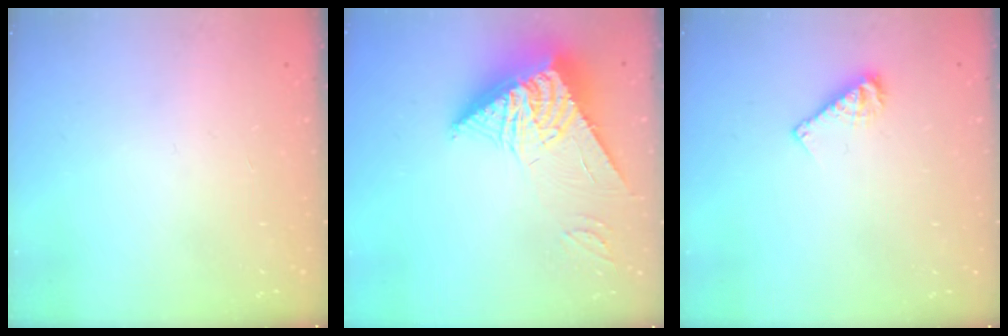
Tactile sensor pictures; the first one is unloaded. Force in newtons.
{"total": 13.1, "press": 13.1, "slide": 1.2}
{"total": 6.4, "press": 6.4, "slide": 0.5}